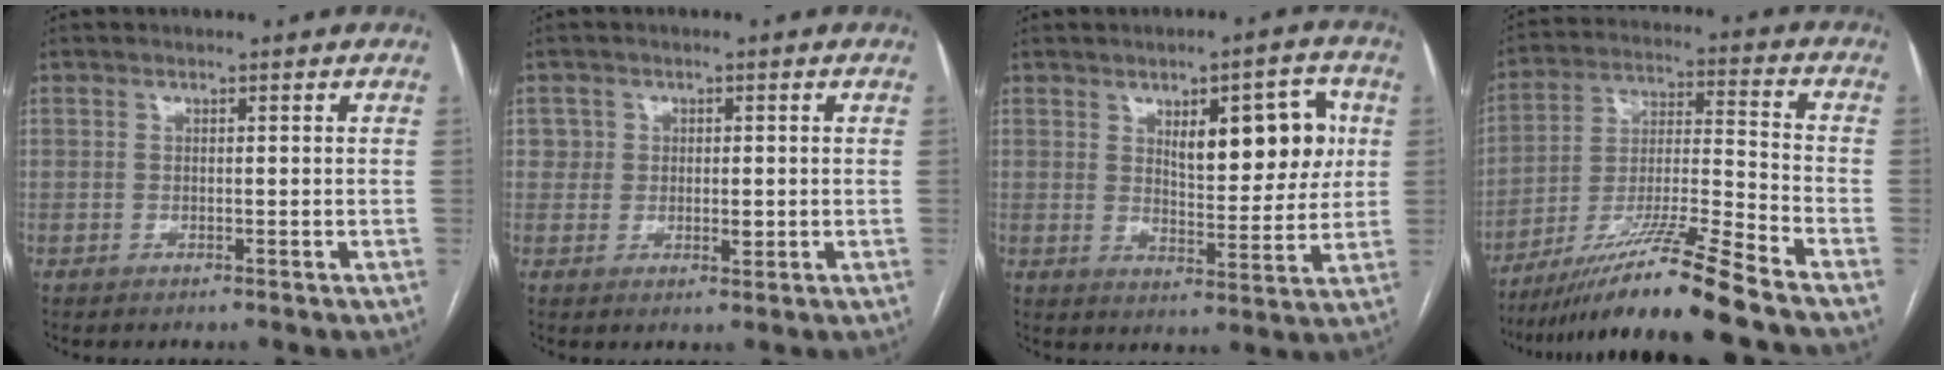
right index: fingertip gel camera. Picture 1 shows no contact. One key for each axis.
{"total": 2.9, "fx": 0.4, "fy": 2.6, "fz": 1.2, "tx": -0.005, "ty": 0.000, "tz": 0.004}
{"total": 10.9, "fx": 3.4, "fy": 3.8, "fz": 9.6, "tx": -0.132, "ty": 0.013, "tz": 0.055}
{"total": 16.3, "fx": -13.0, "fy": -2.0, "fz": 9.6, "tx": -0.183, "ty": -0.013, "tz": -0.232}